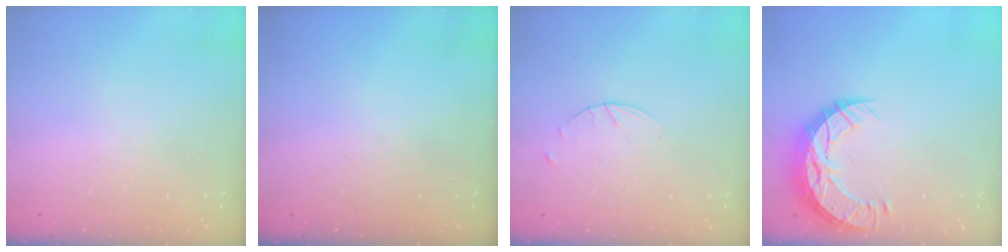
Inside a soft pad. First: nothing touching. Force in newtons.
{"total": 0.0}
{"total": 1.6, "press": 1.6, "slide": 0.2}
{"total": 11.7, "press": 11.7, "slide": 0.8}